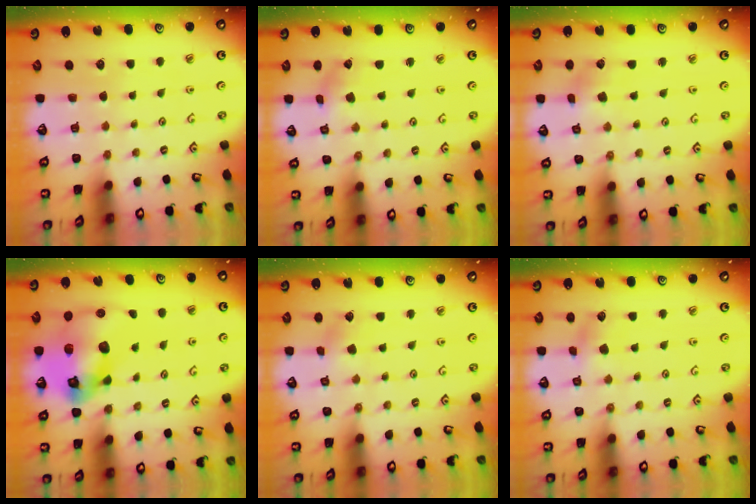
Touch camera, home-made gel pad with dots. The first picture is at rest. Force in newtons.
{"total": 1.2, "press": 1.2, "slide": 0.2}
{"total": 2.3, "press": 2.3, "slide": 0.6}
{"total": 19.8, "press": 19.6, "slide": 2.8}
{"total": 2.6, "press": 2.4, "slide": 0.9}
{"total": 3.6, "press": 3.6, "slide": 0.4}